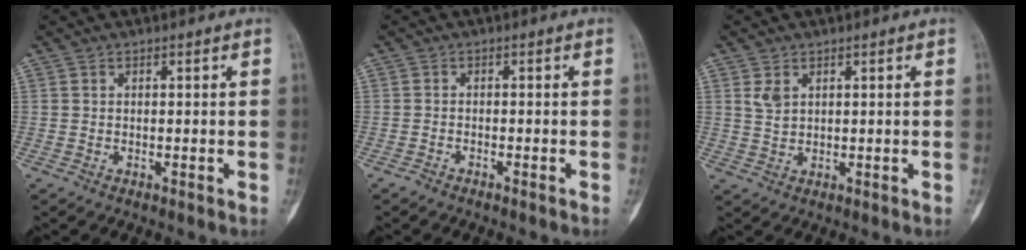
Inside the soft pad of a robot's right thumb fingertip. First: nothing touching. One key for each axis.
{"total": 1.0, "fx": -0.9, "fy": 0.1, "fz": 0.3, "tx": -0.013, "ty": 0.006, "tz": -0.016}
{"total": 2.6, "fx": 1.4, "fy": 1.6, "fz": 1.6, "tx": -0.027, "ty": -0.006, "tz": 0.035}